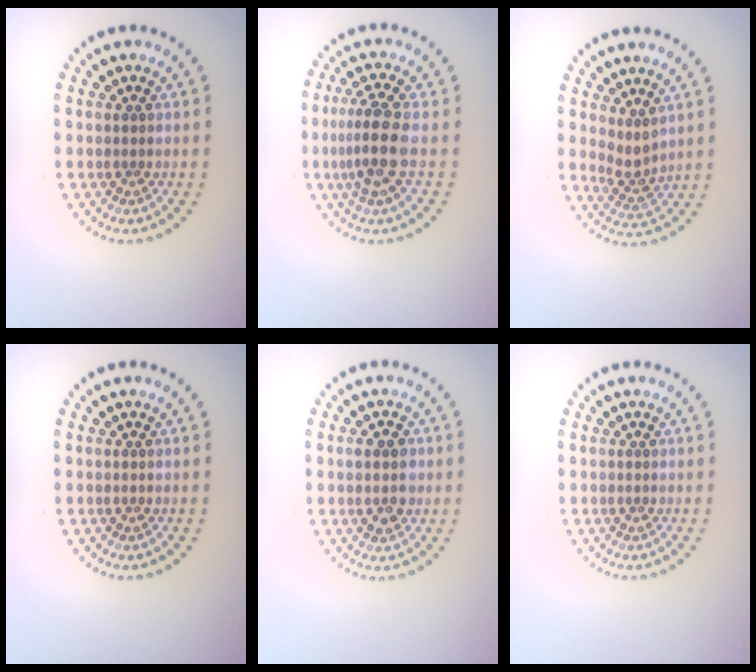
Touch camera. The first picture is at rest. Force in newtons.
{"total": 3.9, "press": 3.4, "slide": 1.9}
{"total": 2.3, "press": 1.6, "slide": 1.5}
{"total": 0.0}
{"total": 2.7, "press": 2.7, "slide": 0.1}
{"total": 0.0}